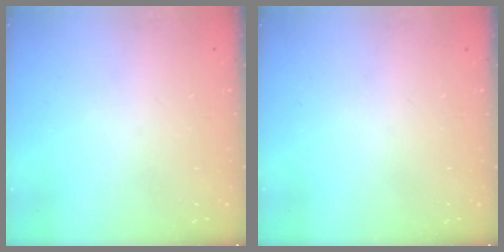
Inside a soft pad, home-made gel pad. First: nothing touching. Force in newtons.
{"total": 0.0}